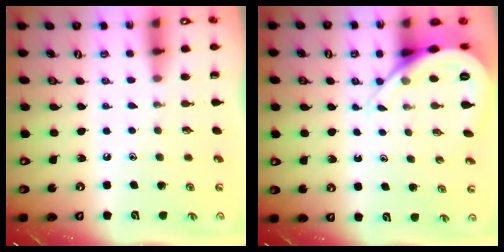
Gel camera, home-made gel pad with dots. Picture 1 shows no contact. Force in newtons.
{"total": 8.1, "press": 8.1, "slide": 0.8}